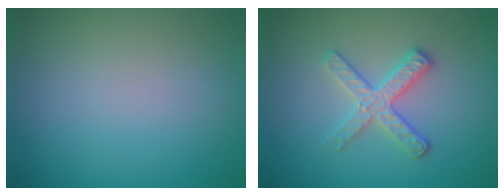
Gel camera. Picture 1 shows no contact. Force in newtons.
{"total": 3.1, "press": 2.9, "slide": 1.1}